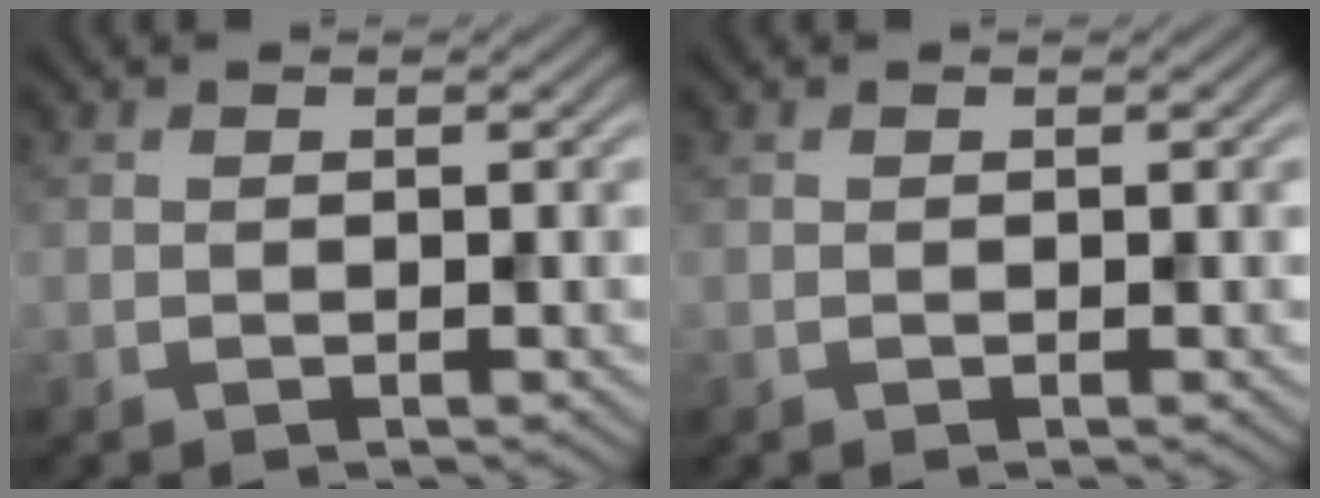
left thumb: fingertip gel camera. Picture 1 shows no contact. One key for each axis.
{"total": 0.0}